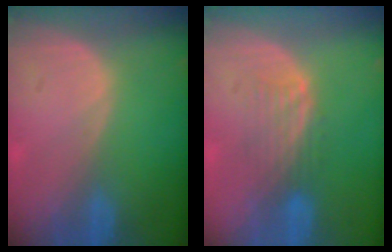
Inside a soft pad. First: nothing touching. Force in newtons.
{"total": 4.5, "press": 3.8, "slide": 2.3}